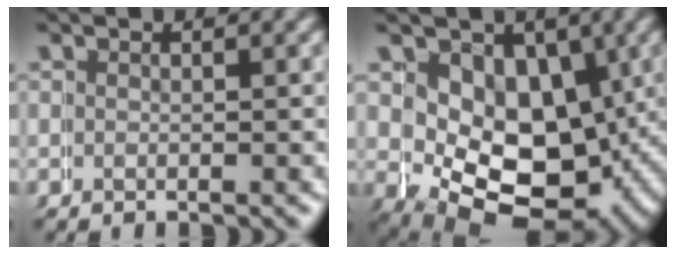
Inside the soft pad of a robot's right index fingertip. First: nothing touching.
{"total": 12.6, "force": [-1.2, 10.0, 7.5], "torque": [-0.137, -0.062, 0.003]}